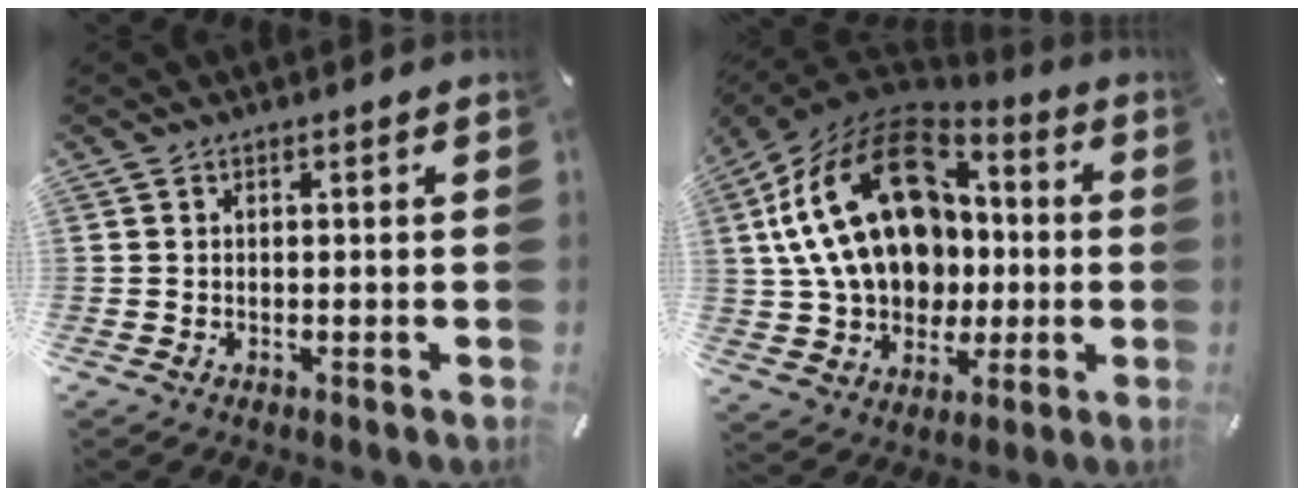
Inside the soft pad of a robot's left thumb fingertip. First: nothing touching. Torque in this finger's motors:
{"motor_torque": [2.65, 2.36, 1.85, -0.92, 0.46]}